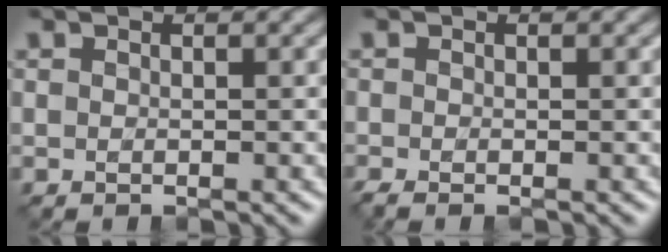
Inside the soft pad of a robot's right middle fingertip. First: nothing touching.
{"total": 1.2, "force": [-0.9, 0.2, 0.7], "torque": [-0.016, -0.010, -0.023]}